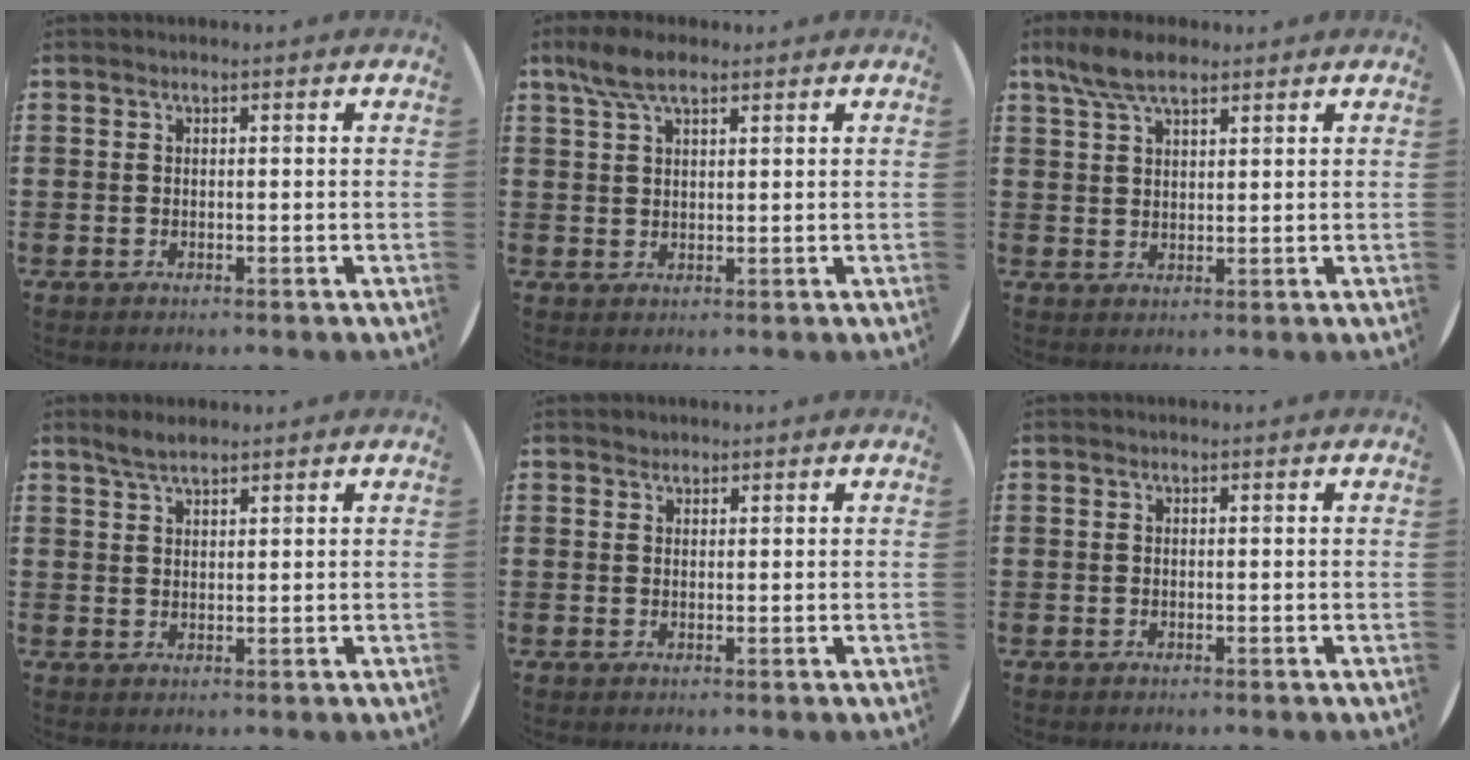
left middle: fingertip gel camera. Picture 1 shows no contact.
{"total": 4.7, "force": [3.3, 1.8, 2.9], "torque": [-0.063, 0.007, 0.060]}
{"total": 5.5, "force": [4.2, 1.9, 2.9], "torque": [-0.067, -0.001, 0.078]}
{"total": 2.7, "force": [2.3, 0.6, 1.2], "torque": [-0.026, 0.006, 0.042]}
{"total": 0.8, "force": [0.8, 0.3, -0.2], "torque": [0.003, 0.004, 0.015]}
{"total": 0.0}